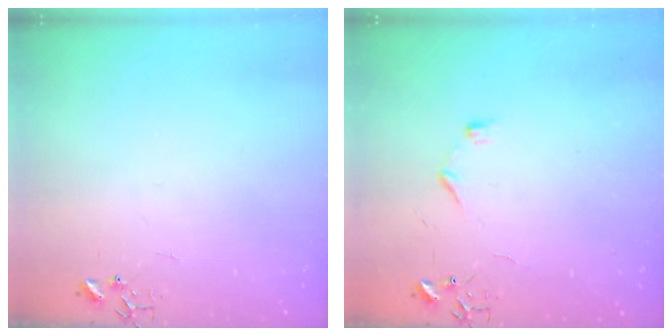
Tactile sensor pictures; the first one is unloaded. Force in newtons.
{"total": 6.7, "press": 6.7, "slide": 0.7}